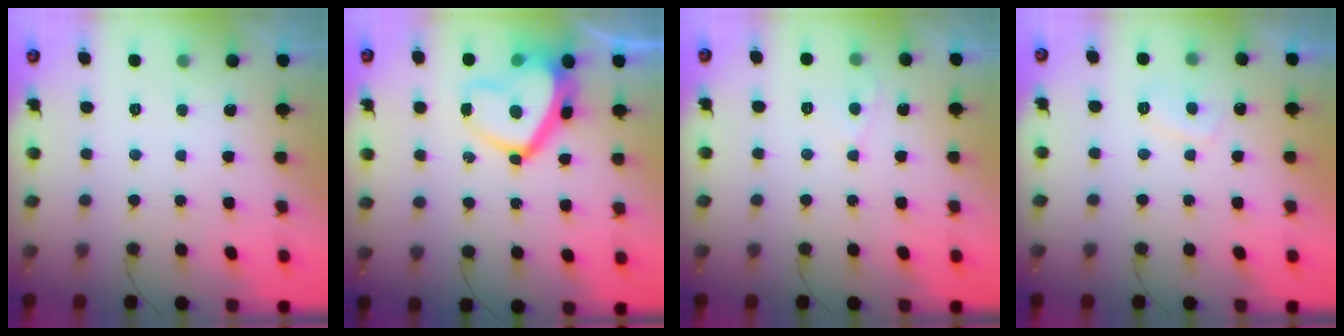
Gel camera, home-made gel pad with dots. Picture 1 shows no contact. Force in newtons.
{"total": 14.6, "press": 14.6, "slide": 1.3}
{"total": 2.9, "press": 2.9, "slide": 0.3}
{"total": 3.3, "press": 3.2, "slide": 0.9}